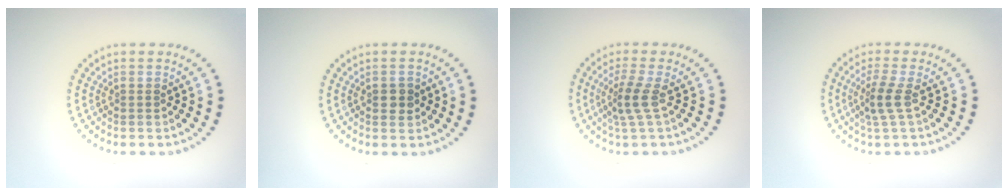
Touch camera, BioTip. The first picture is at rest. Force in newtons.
{"total": 1.5, "press": 1.5, "slide": 0.1}
{"total": 2.4, "press": 1.8, "slide": 1.5}
{"total": 2.2, "press": 1.8, "slide": 1.4}